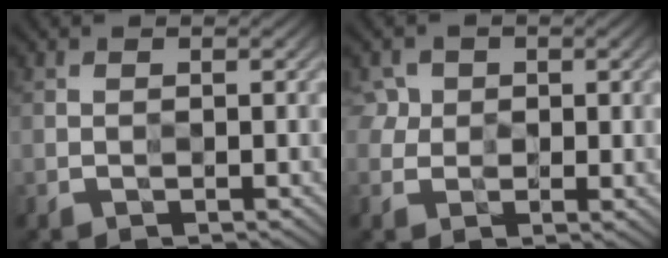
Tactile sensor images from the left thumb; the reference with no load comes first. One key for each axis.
{"total": 3.1, "fx": 1.3, "fy": 2.6, "fz": 1.0, "tx": -0.034, "ty": 0.005, "tz": 0.014}